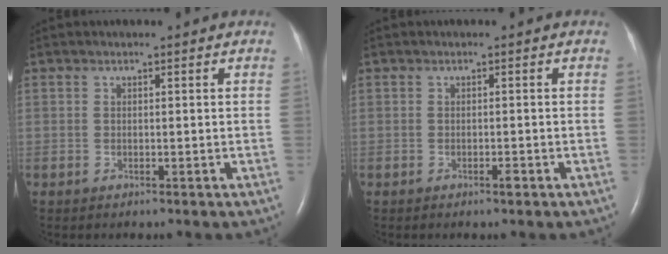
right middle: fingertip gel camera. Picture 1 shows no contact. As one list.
[{"total": 0.8, "force": [-0.6, 0.1, 0.6], "torque": [-0.013, -0.001, -0.008]}]